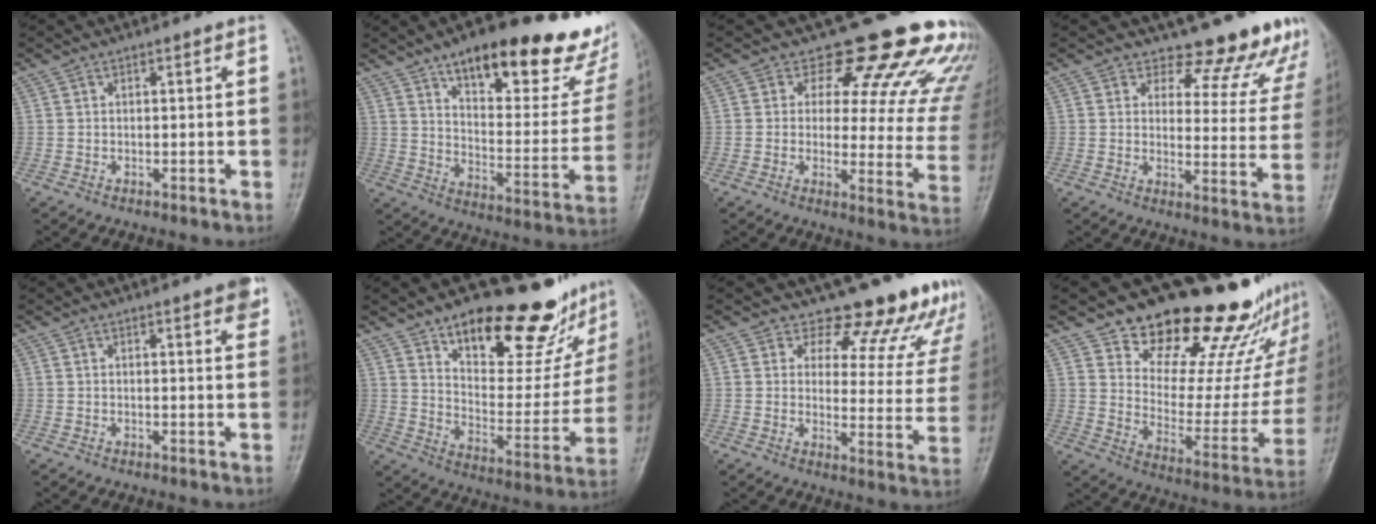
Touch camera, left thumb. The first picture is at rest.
{"total": 29.3, "force": [18.3, 10.5, 20.4], "torque": [-0.239, -0.061, 0.258]}
{"total": 19.1, "force": [15.6, 7.3, 8.2], "torque": [-0.043, -0.106, 0.164]}
{"total": 14.8, "force": [13.6, 5.4, 2.2], "torque": [0.033, -0.119, 0.136]}
{"total": 3.7, "force": [2.2, 0.8, 2.9], "torque": [-0.028, -0.006, 0.023]}
{"total": 23.7, "force": [17.3, 9.2, 13.4], "torque": [-0.135, -0.101, 0.256]}
{"total": 16.2, "force": [14.6, 6.2, 2.9], "torque": [0.026, -0.121, 0.149]}
{"total": 24.8, "force": [20.4, 9.5, 10.6], "torque": [-0.098, -0.146, 0.281]}